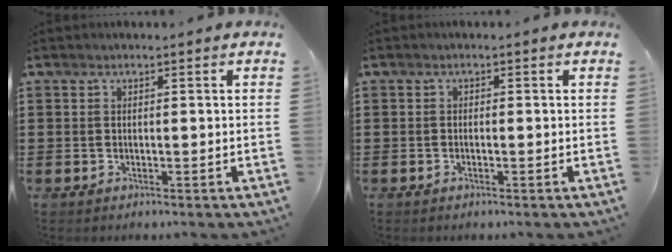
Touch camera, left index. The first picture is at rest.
{"total": 0.6, "force": [-0.5, 0.2, 0.3], "torque": [-0.008, -0.003, -0.008]}